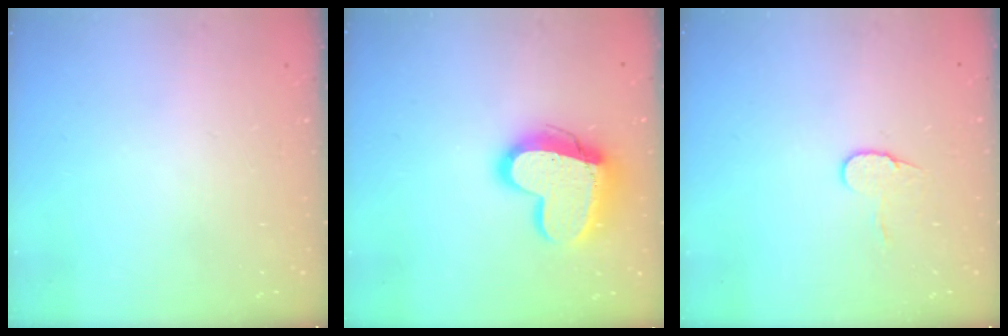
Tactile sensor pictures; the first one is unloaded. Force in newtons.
{"total": 16.7, "press": 16.7, "slide": 1.1}
{"total": 7.3, "press": 7.3, "slide": 0.4}